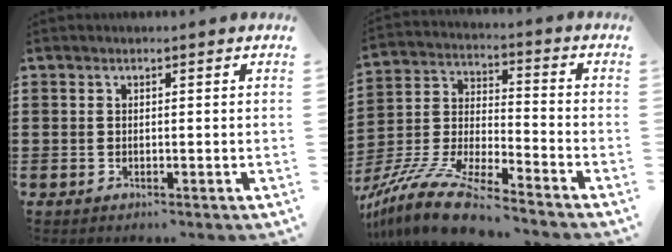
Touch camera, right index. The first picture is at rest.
{"total": 11.5, "force": [-10.3, 0.3, 5.1], "torque": [-0.115, 0.009, -0.206]}